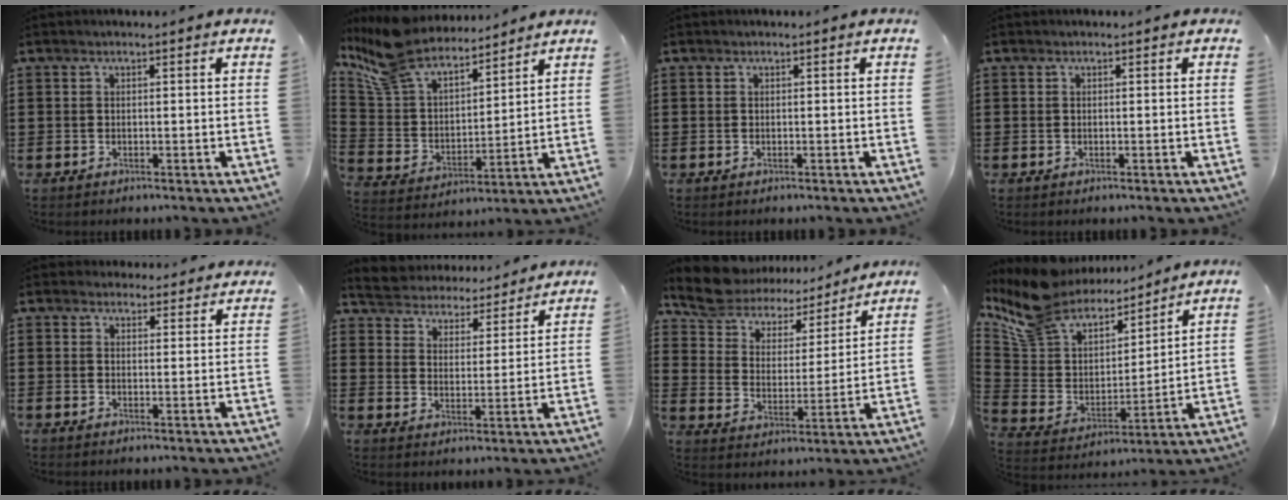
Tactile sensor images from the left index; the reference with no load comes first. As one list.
[{"total": 10.2, "force": [9.2, 3.3, 2.9], "torque": [-0.100, -0.053, 0.169]}, {"total": 0.0}, {"total": 0.0}, {"total": 3.0, "force": [2.8, 1.1, 0.2], "torque": [-0.004, -0.005, 0.052]}, {"total": 4.6, "force": [4.5, -0.1, -0.9], "torque": [-0.012, -0.040, 0.075]}, {"total": 7.9, "force": [7.3, 2.6, 1.4], "torque": [-0.070, -0.043, 0.129]}, {"total": 10.0, "force": [8.9, 4.3, 1.7], "torque": [-0.090, -0.058, 0.161]}]